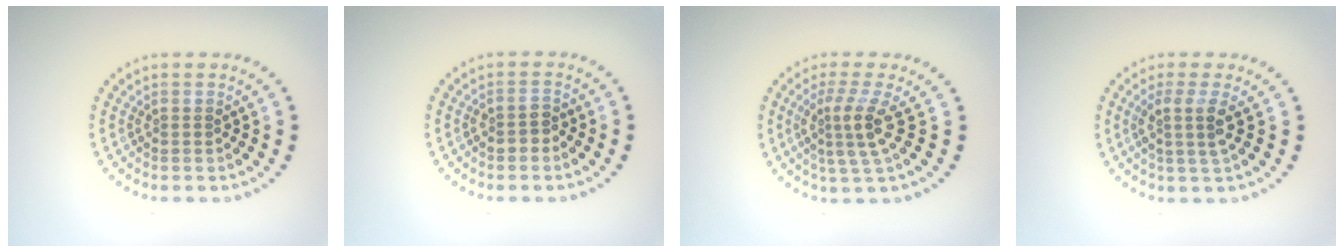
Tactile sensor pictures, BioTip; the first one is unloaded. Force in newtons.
{"total": 1.3, "press": 1.2, "slide": 0.5}
{"total": 3.3, "press": 2.4, "slide": 2.2}
{"total": 2.4, "press": 1.8, "slide": 1.6}